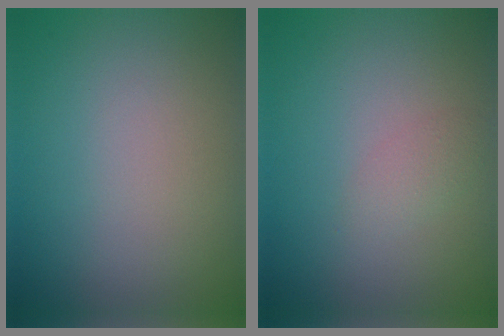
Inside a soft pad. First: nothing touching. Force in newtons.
{"total": 1.1, "press": 1.1, "slide": 0.1}